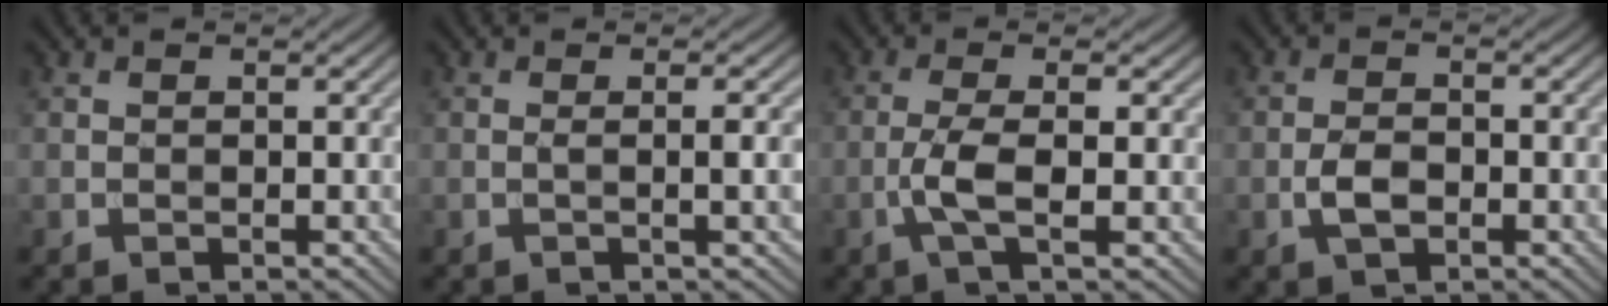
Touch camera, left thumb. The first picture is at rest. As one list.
[{"total": 3.4, "force": [-0.1, 0.6, 3.3], "torque": [-0.049, 0.005, -0.005]}, {"total": 4.4, "force": [-1.0, 0.8, 4.2], "torque": [-0.092, 0.004, -0.027]}, {"total": 3.1, "force": [-1.1, 1.7, 2.4], "torque": [-0.049, -0.001, -0.025]}]